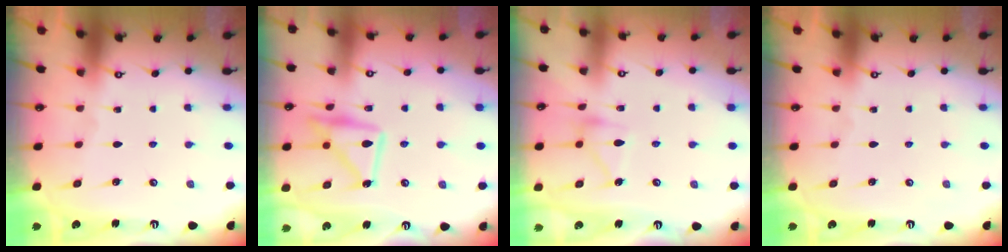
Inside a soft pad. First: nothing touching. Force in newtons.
{"total": 15.8, "press": 15.7, "slide": 1.1}
{"total": 12.5, "press": 12.5, "slide": 0.7}
{"total": 0.0}